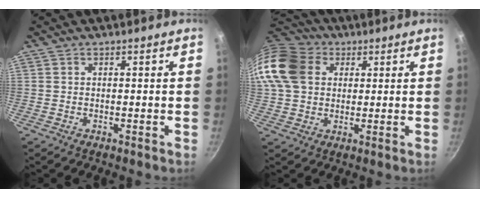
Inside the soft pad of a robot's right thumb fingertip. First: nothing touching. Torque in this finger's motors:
{"motor_torque": [1.15, 3.82, 1.01, 0.32, 0.35]}